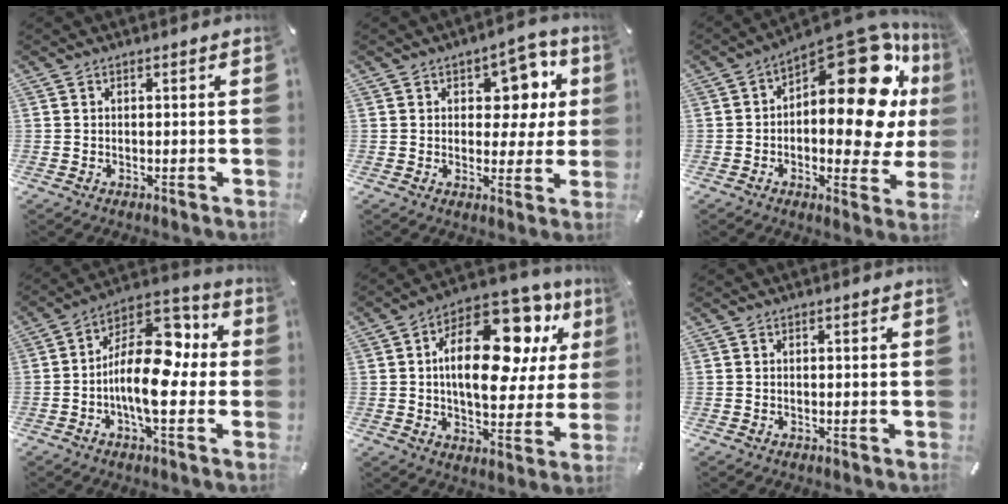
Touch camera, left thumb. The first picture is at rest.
{"total": 10.4, "force": [3.9, 7.2, 6.5], "torque": [-0.070, -0.018, 0.064]}
{"total": 24.6, "force": [8.6, 11.8, 19.9], "torque": [-0.247, -0.084, 0.148]}
{"total": 16.8, "force": [-1.2, 9.1, 14.0], "torque": [-0.227, -0.007, -0.016]}
{"total": 22.8, "force": [7.3, 12.5, 17.5], "torque": [-0.258, -0.040, 0.122]}
{"total": 0.0}